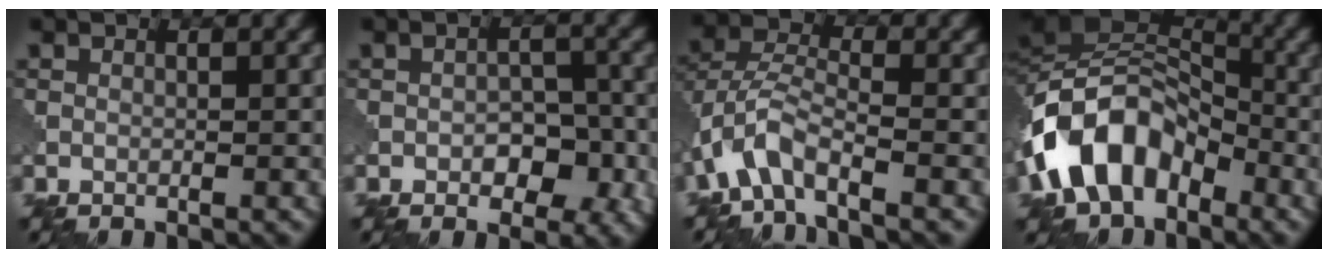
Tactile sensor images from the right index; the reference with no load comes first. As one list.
[{"total": 4.9, "force": [-1.6, 3.0, 3.6], "torque": [-0.040, 0.000, -0.024]}, {"total": 4.9, "force": [-2.9, 1.9, 3.4], "torque": [-0.073, 0.007, -0.067]}, {"total": 11.2, "force": [-4.5, 7.2, 7.3], "torque": [-0.134, 0.012, -0.098]}]